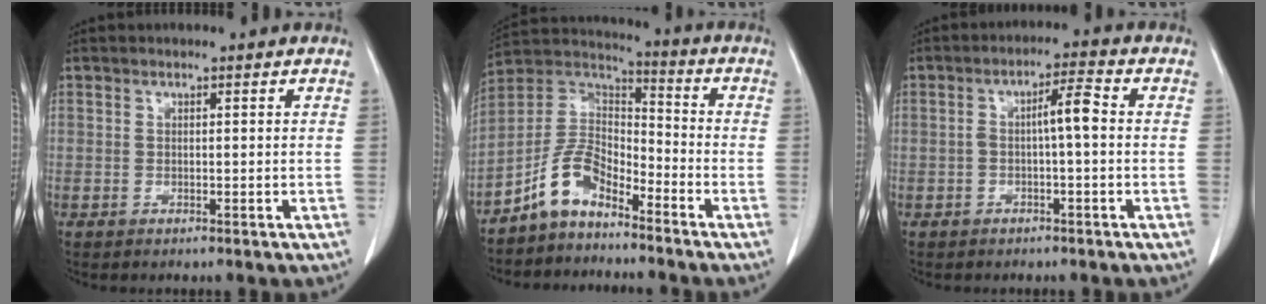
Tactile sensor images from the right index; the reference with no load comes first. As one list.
[{"total": 8.6, "force": [-6.2, 4.1, 4.4], "torque": [-0.094, 0.032, -0.126]}, {"total": 4.3, "force": [-0.3, 0.4, 4.3], "torque": [-0.070, 0.015, -0.005]}]